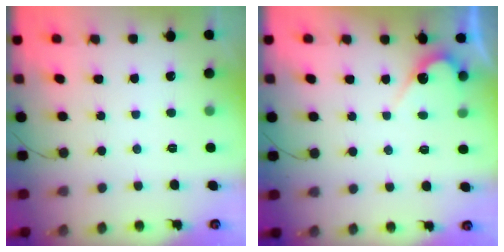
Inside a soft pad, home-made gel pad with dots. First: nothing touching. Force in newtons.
{"total": 4.8, "press": 4.8, "slide": 0.2}